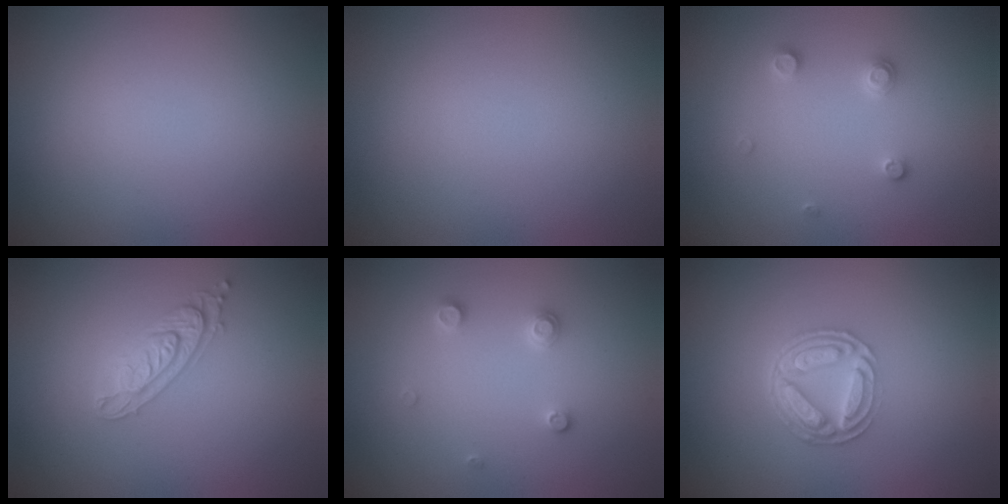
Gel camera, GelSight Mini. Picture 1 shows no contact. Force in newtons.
{"total": 0.0}
{"total": 1.5, "press": 1.5, "slide": 0.2}
{"total": 2.4, "press": 2.2, "slide": 0.8}
{"total": 1.5, "press": 1.5, "slide": 0.2}
{"total": 5.0, "press": 3.8, "slide": 3.3}